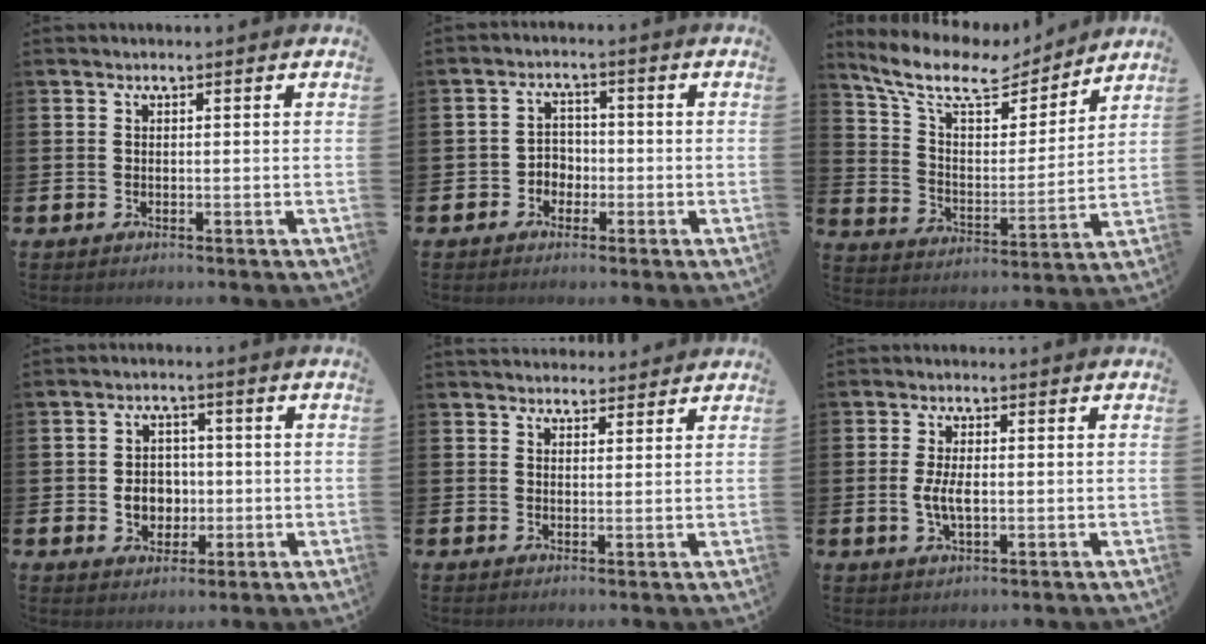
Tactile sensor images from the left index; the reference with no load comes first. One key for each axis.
{"total": 2.9, "fx": -1.6, "fy": 2.3, "fz": 0.7, "tx": -0.013, "ty": 0.005, "tz": -0.039}
{"total": 10.5, "fx": 8.6, "fy": 4.0, "fz": 4.5, "tx": -0.113, "ty": -0.057, "tz": 0.144}
{"total": 4.4, "fx": -0.5, "fy": 3.7, "fz": 2.3, "tx": -0.031, "ty": 0.001, "tz": -0.019}
{"total": 2.8, "fx": 2.7, "fy": 0.8, "fz": -0.1, "tx": 0.006, "ty": -0.013, "tz": 0.047}
{"total": 3.6, "fx": -0.1, "fy": 1.6, "fz": 3.2, "tx": -0.062, "ty": -0.001, "tz": -0.008}